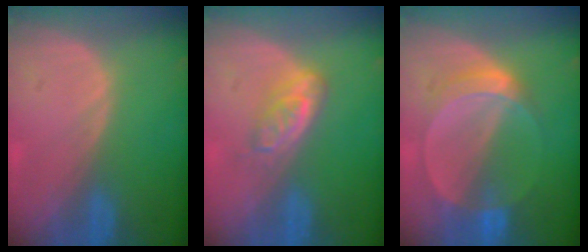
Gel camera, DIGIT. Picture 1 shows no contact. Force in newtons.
{"total": 4.8, "press": 4.2, "slide": 2.4}
{"total": 5.8, "press": 5.3, "slide": 2.3}